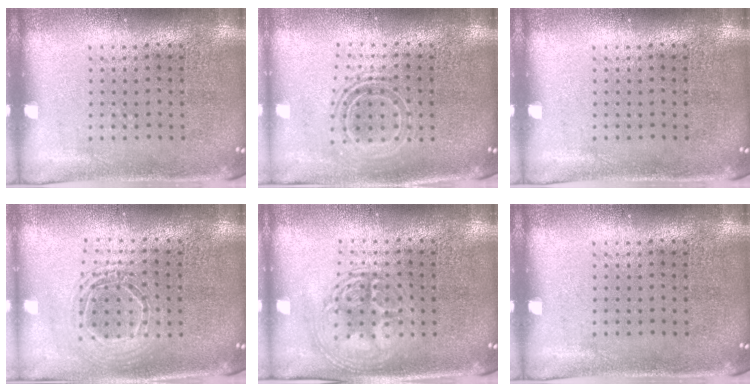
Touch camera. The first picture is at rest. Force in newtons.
{"total": 1.7, "press": 1.3, "slide": 1.1}
{"total": 0.0}
{"total": 1.6, "press": 1.3, "slide": 0.8}
{"total": 3.0, "press": 3.0, "slide": 0.4}
{"total": 0.0}